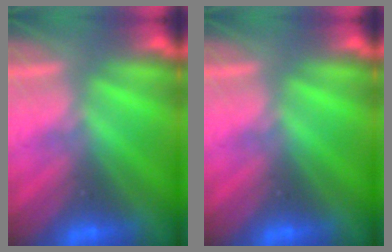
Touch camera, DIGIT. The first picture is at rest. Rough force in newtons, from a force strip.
{"total": 0.0}